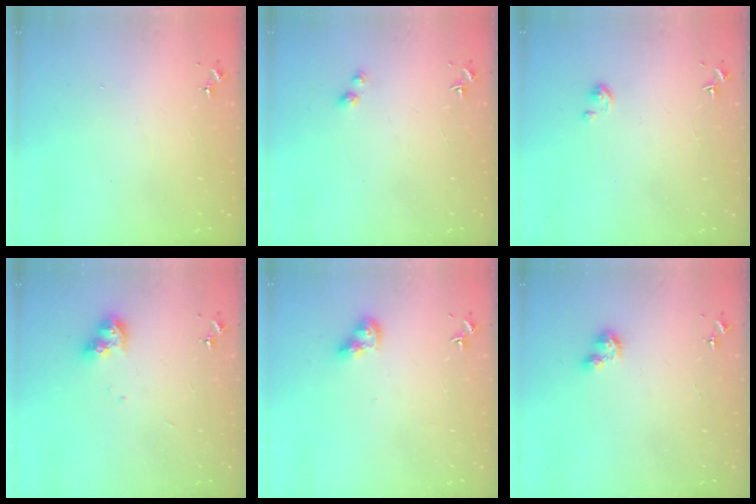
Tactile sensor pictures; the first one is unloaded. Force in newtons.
{"total": 2.6, "press": 2.6, "slide": 0.5}
{"total": 2.6, "press": 2.6, "slide": 0.3}
{"total": 10.2, "press": 10.1, "slide": 0.9}
{"total": 8.9, "press": 8.9, "slide": 0.8}
{"total": 2.6, "press": 2.6, "slide": 0.3}